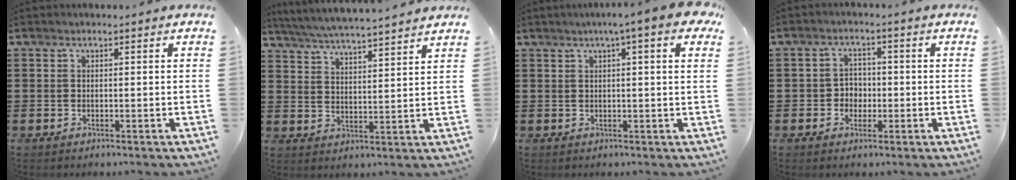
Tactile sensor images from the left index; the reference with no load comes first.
{"total": 5.0, "force": [4.9, -0.5, 1.1], "torque": [-0.042, -0.030, 0.084]}
{"total": 4.5, "force": [2.3, -0.1, 3.8], "torque": [-0.070, 0.002, 0.037]}
{"total": 3.0, "force": [-0.8, 2.6, 1.2], "torque": [-0.031, 0.007, -0.021]}